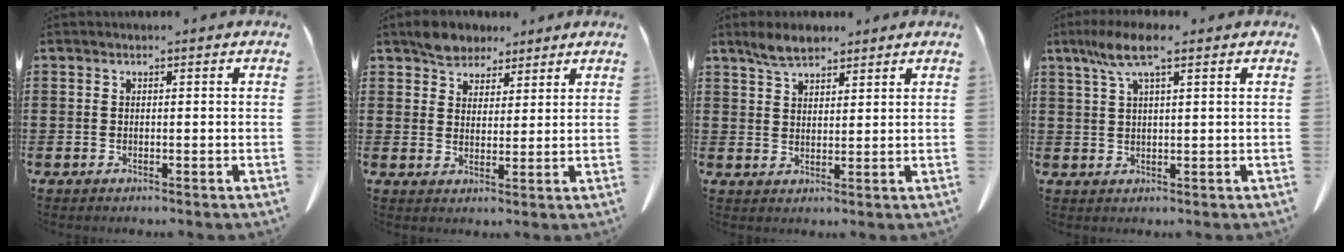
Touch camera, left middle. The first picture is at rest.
{"total": 4.7, "force": [3.9, 2.6, 0.7], "torque": [-0.030, 0.004, 0.076]}
{"total": 4.1, "force": [3.3, 1.6, 1.7], "torque": [-0.042, 0.001, 0.063]}
{"total": 6.6, "force": [3.6, 1.1, 5.3], "torque": [-0.111, 0.003, 0.064]}